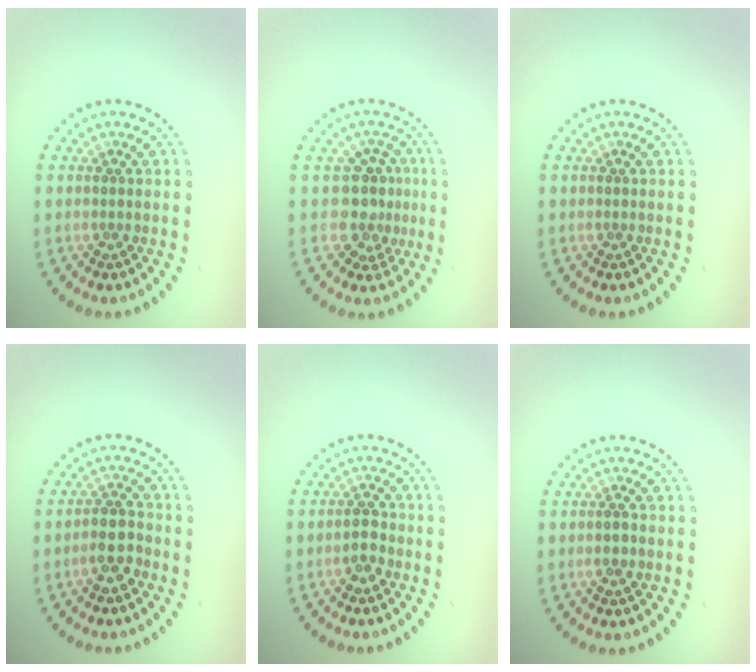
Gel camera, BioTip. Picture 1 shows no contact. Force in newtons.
{"total": 3.1, "press": 2.6, "slide": 1.8}
{"total": 0.0}
{"total": 2.7, "press": 2.5, "slide": 1.0}
{"total": 1.9, "press": 1.8, "slide": 0.5}
{"total": 0.7, "press": 0.6, "slide": 0.3}